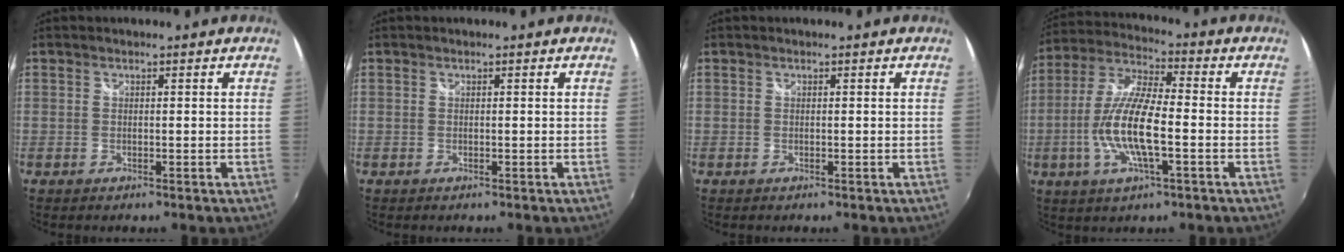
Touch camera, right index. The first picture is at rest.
{"total": 0.0}
{"total": 0.0}
{"total": 13.3, "force": [-3.1, 3.3, 12.5], "torque": [-0.256, -0.003, -0.061]}